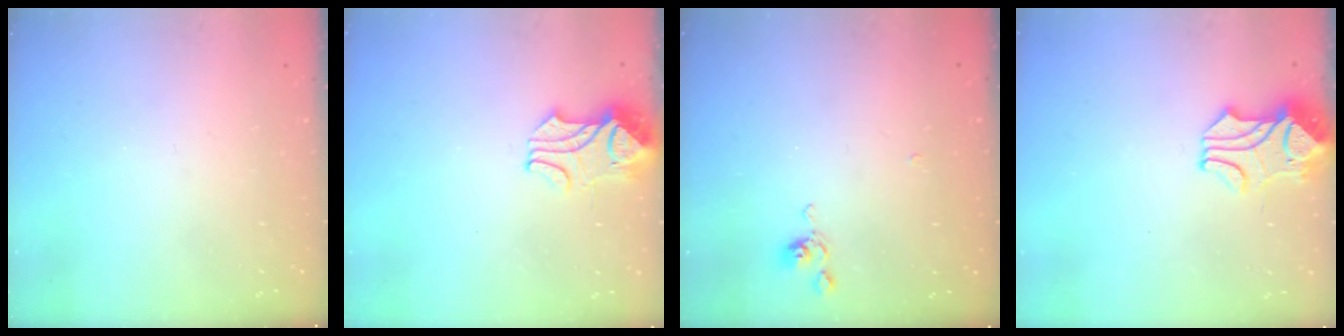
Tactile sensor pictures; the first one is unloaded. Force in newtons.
{"total": 2.2, "press": 2.1, "slide": 0.7}
{"total": 2.9, "press": 2.9, "slide": 0.4}
{"total": 2.3, "press": 2.0, "slide": 1.2}